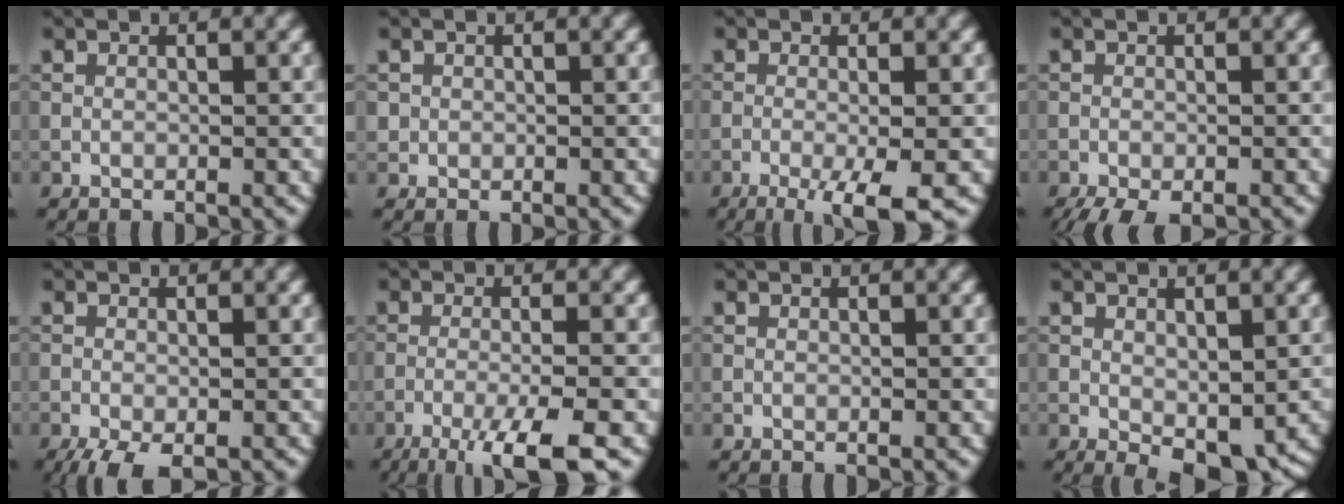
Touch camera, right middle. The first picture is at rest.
{"total": 0.7, "force": [0.0, 0.7, 0.0], "torque": [0.008, -0.004, -0.001]}
{"total": 5.3, "force": [-2.4, 1.0, 4.6], "torque": [-0.070, -0.002, -0.041]}
{"total": 4.1, "force": [-3.1, 1.1, 2.4], "torque": [-0.034, -0.007, -0.050]}
{"total": 3.1, "force": [-2.1, 0.9, 2.2], "torque": [-0.042, -0.008, -0.038]}
{"total": 6.6, "force": [-3.9, 1.2, 5.3], "torque": [-0.074, -0.001, -0.070]}
{"total": 0.0}
{"total": 3.6, "force": [-0.7, 1.7, 3.1], "torque": [-0.046, -0.009, -0.004]}